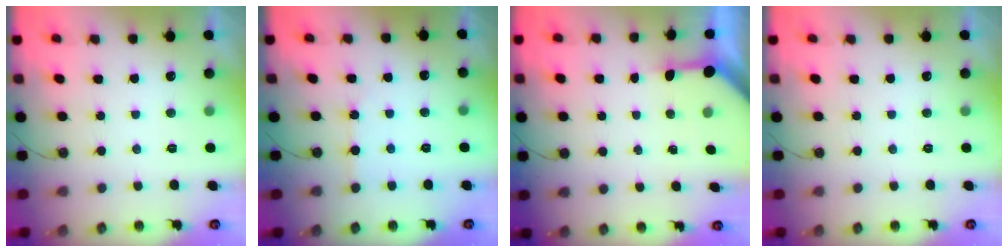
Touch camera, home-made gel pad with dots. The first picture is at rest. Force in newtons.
{"total": 2.6, "press": 2.5, "slide": 0.5}
{"total": 3.4, "press": 3.4, "slide": 0.4}
{"total": 0.0}